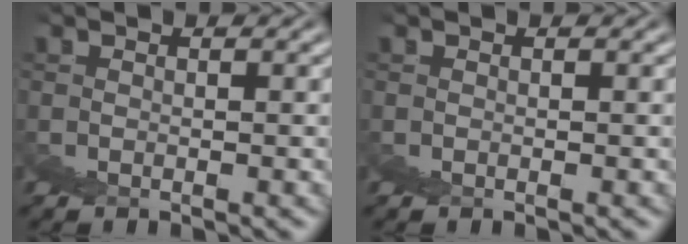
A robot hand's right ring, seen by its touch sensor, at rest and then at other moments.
{"total": 0.0}